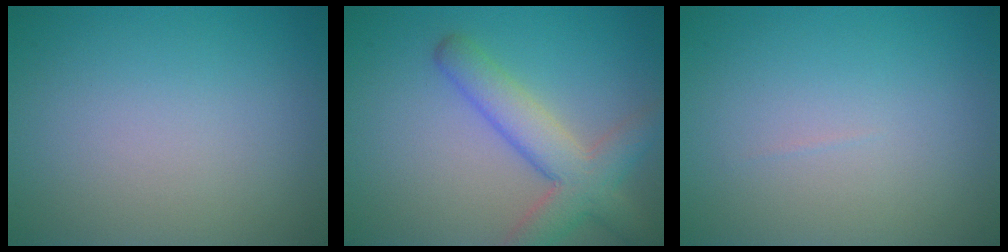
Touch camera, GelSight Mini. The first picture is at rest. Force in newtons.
{"total": 5.5, "press": 5.4, "slide": 0.3}
{"total": 0.0}